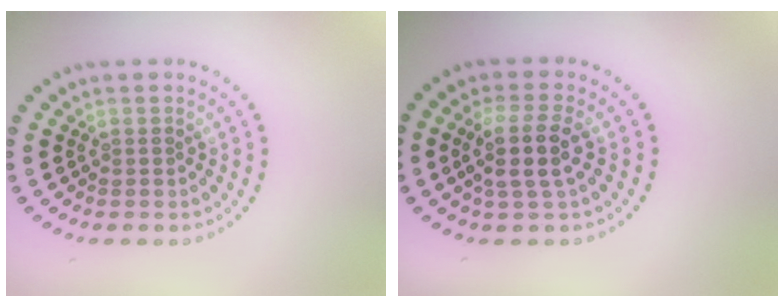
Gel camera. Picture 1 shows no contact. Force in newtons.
{"total": 3.4, "press": 3.0, "slide": 1.7}